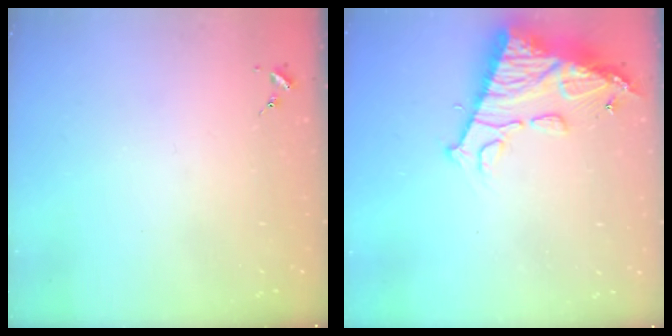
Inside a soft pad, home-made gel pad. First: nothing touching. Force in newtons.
{"total": 17.7, "press": 17.6, "slide": 1.6}